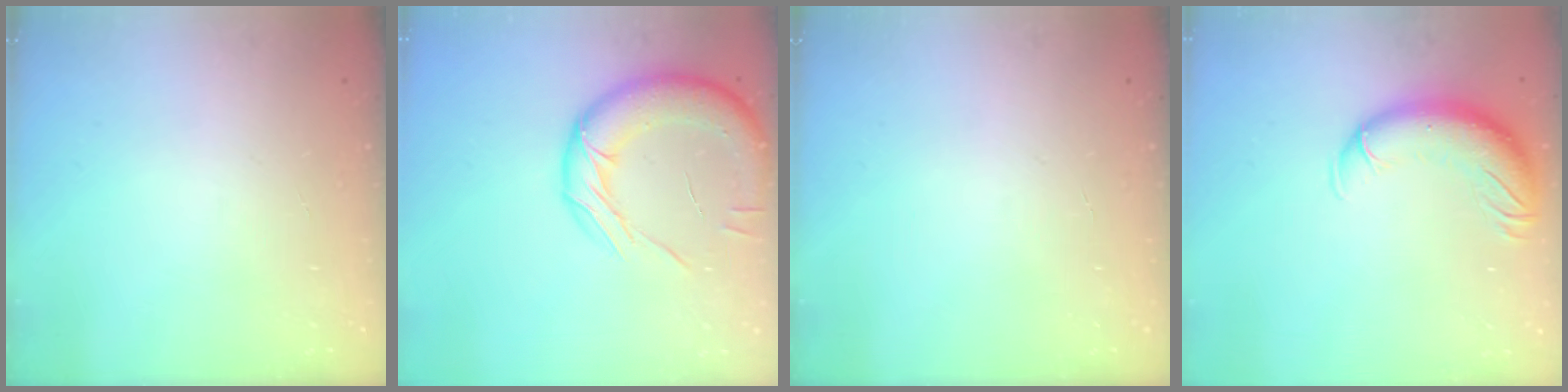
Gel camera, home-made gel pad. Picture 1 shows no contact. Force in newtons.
{"total": 16.3, "press": 16.1, "slide": 2.0}
{"total": 0.0}
{"total": 12.4, "press": 11.9, "slide": 3.6}